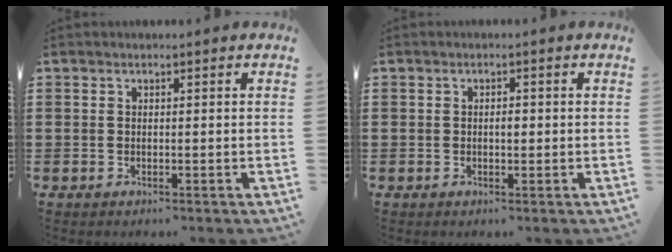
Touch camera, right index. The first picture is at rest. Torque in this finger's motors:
{"motor_torque": [0.37, -0.35, 0.00, 0.04]}